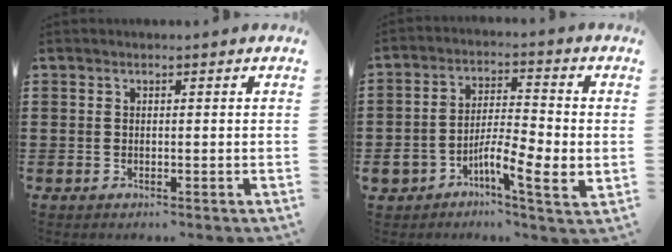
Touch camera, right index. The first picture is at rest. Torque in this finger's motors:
{"motor_torque": [0.44, -0.19, 0.49, 0.14]}